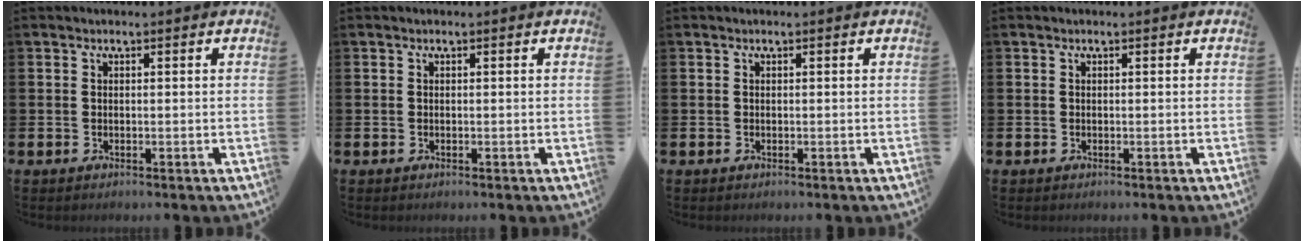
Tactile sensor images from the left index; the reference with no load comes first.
{"total": 0.0}
{"total": 0.0}
{"total": 0.0}